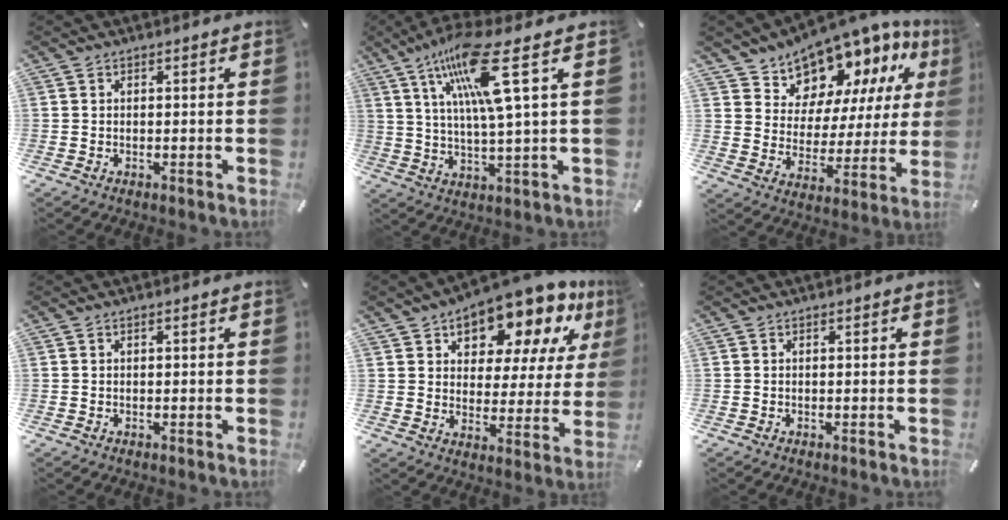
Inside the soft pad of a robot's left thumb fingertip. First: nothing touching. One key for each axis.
{"total": 15.9, "fx": 7.4, "fy": 1.9, "fz": 14.0, "tx": -0.276, "ty": -0.020, "tz": 0.111}
{"total": 12.0, "fx": 10.9, "fy": 5.0, "fz": -0.1, "tx": -0.016, "ty": -0.128, "tz": 0.195}
{"total": 0.0}
{"total": 13.5, "fx": 10.9, "fy": 6.1, "fz": 5.2, "tx": -0.084, "ty": -0.092, "tz": 0.182}
{"total": 0.0}